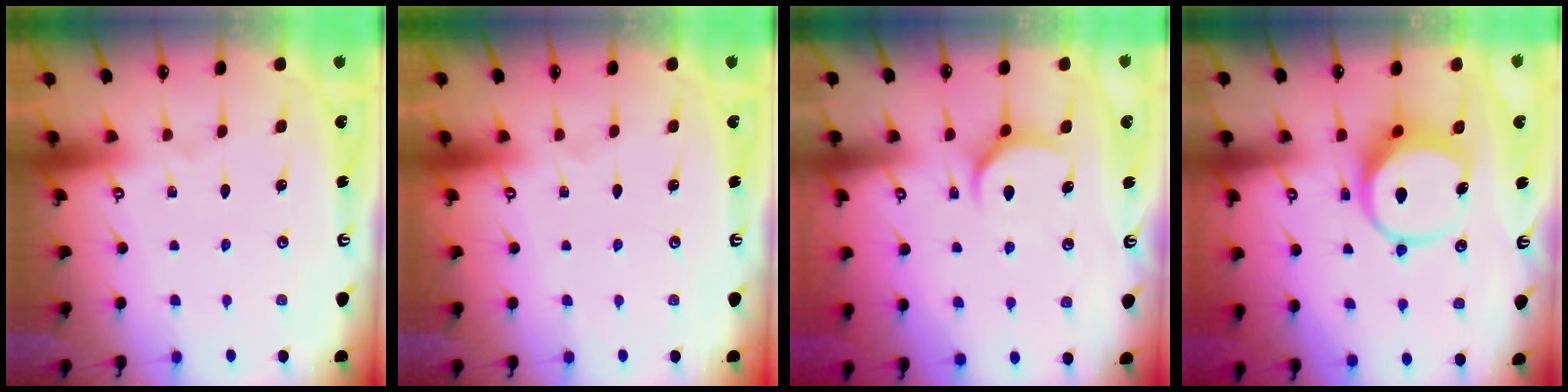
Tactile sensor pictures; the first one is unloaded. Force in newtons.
{"total": 0.0}
{"total": 7.3, "press": 7.2, "slide": 0.8}
{"total": 8.5, "press": 8.5, "slide": 1.0}